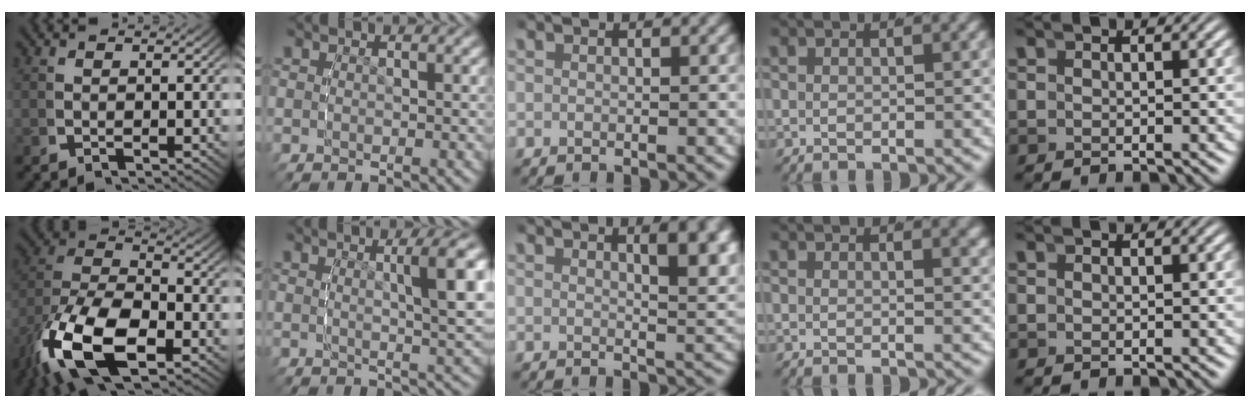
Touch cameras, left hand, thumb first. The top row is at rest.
{"thumb": {"total": 14.1, "force": [-3.3, 8.2, 11.1], "torque": [-0.254, -0.056, -0.032]}, "index": {"total": 5.6, "force": [1.6, 0.9, 5.3], "torque": [-0.060, 0.006, 0.028]}, "middle": {"total": 4.2, "force": [1.8, 1.0, 3.7], "torque": [-0.043, -0.007, 0.030]}, "ring": {"total": 1.2, "force": [0.8, 0.2, 0.9], "torque": [-0.006, -0.005, 0.012]}}